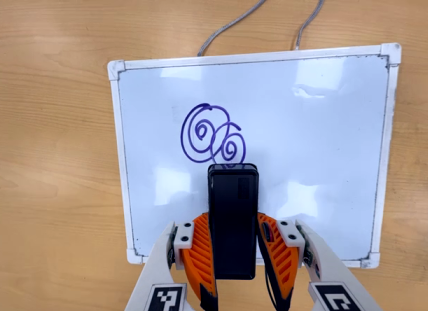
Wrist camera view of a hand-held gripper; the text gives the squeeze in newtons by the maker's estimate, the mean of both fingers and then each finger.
{"total": 3.9, "left": 2.6, "right": 5.3}